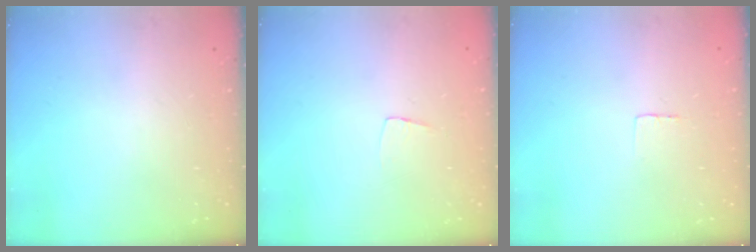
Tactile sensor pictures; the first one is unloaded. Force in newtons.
{"total": 3.5, "press": 3.5, "slide": 0.2}
{"total": 2.3, "press": 2.3, "slide": 0.1}